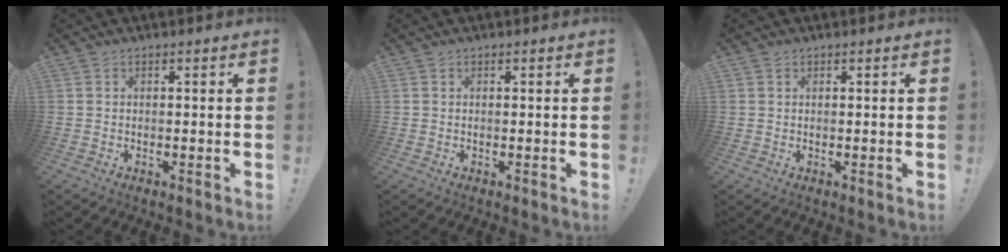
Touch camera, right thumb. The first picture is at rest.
{"total": 0.0}
{"total": 0.5, "force": [0.4, 0.3, -0.1], "torque": [0.008, -0.004, 0.007]}